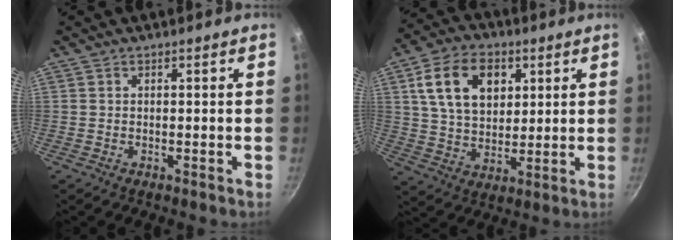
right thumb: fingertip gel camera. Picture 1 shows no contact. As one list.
[{"total": 14.4, "force": [4.8, 9.8, 9.4], "torque": [-0.142, -0.005, 0.083]}]